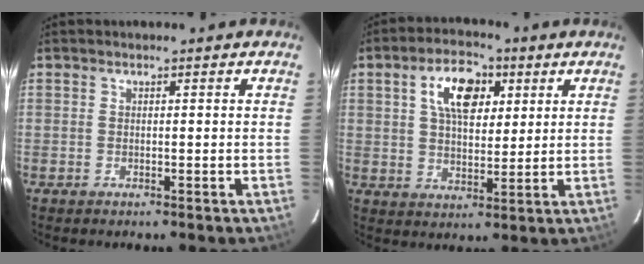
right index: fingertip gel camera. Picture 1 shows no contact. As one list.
[{"total": 9.8, "force": [3.7, 5.3, 7.3], "torque": [-0.128, 0.024, 0.065]}]